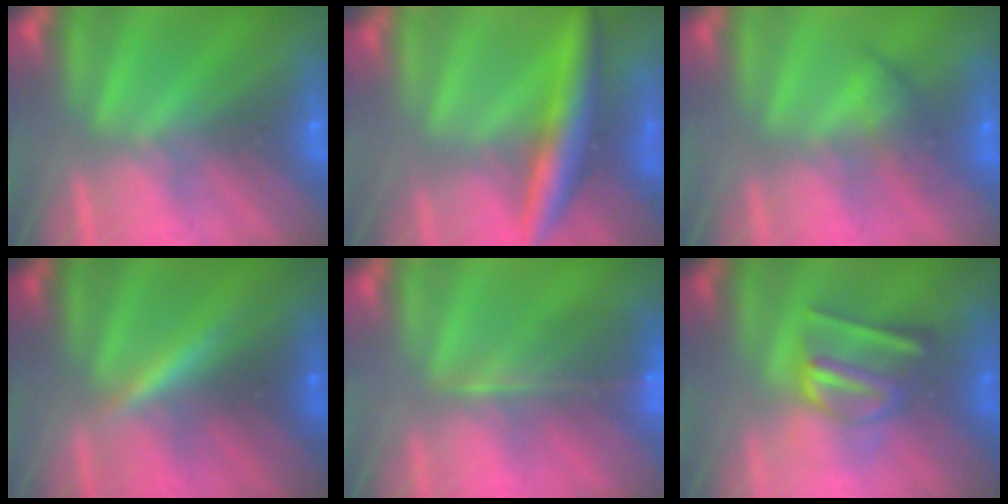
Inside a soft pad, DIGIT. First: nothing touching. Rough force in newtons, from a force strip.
{"total": 6.0}
{"total": 2.9}
{"total": 3.6}
{"total": 7.6}
{"total": 3.1}